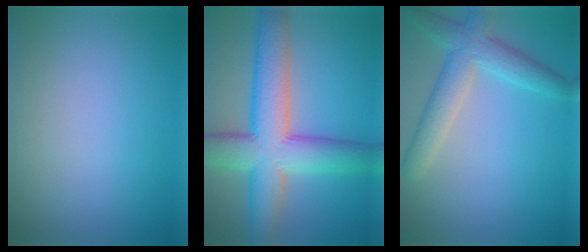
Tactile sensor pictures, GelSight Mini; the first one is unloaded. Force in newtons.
{"total": 9.5, "press": 9.5, "slide": 0.4}
{"total": 4.5, "press": 4.5, "slide": 0.2}